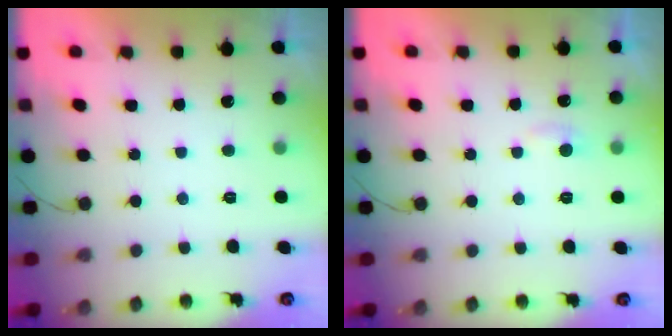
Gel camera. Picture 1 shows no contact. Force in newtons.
{"total": 4.2, "press": 4.1, "slide": 0.5}